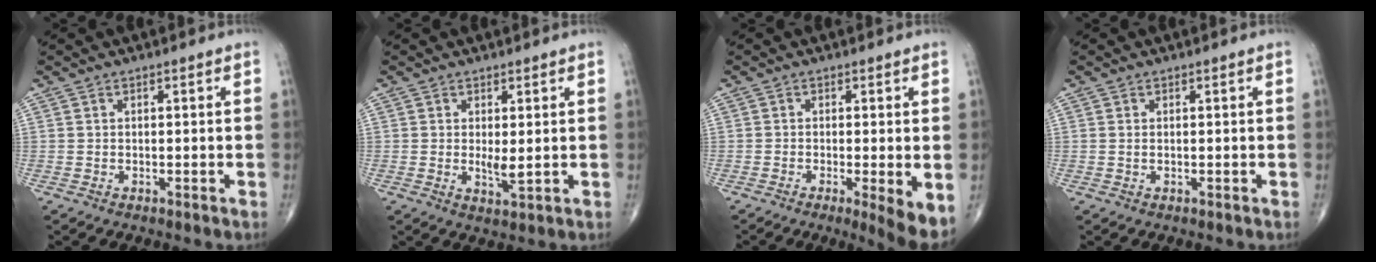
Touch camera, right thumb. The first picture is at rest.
{"total": 2.9, "force": [0.3, 1.0, 2.7], "torque": [-0.048, -0.011, 0.009]}
{"total": 5.6, "force": [-1.5, 0.8, 5.3], "torque": [-0.087, -0.017, -0.028]}
{"total": 0.0}